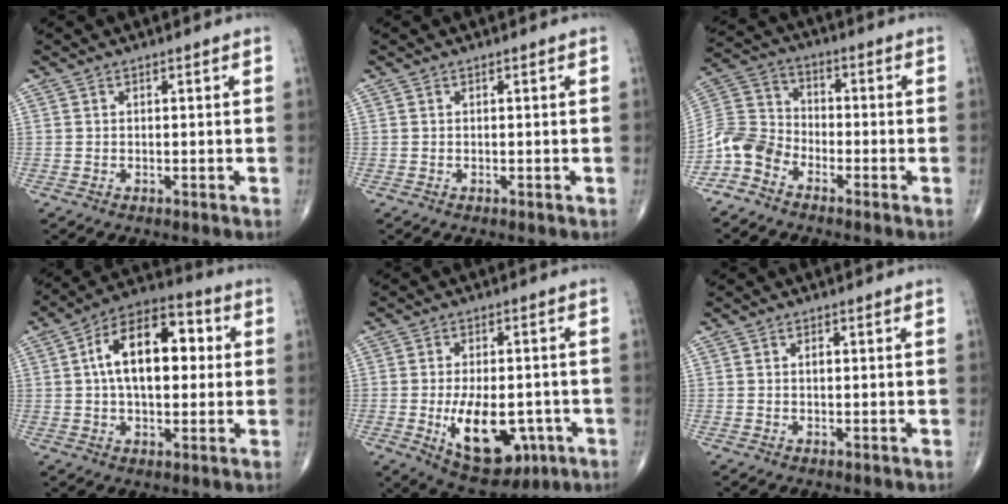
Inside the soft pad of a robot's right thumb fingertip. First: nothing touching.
{"total": 0.0}
{"total": 8.0, "force": [-5.2, 5.3, 3.2], "torque": [-0.060, 0.043, -0.121]}
{"total": 16.6, "force": [2.5, 9.2, 13.7], "torque": [-0.204, 0.028, 0.032]}
{"total": 14.4, "force": [-4.2, 7.8, 11.3], "torque": [-0.156, 0.005, -0.045]}
{"total": 0.9, "force": [0.1, 0.5, 0.8], "torque": [-0.012, 0.001, 0.000]}